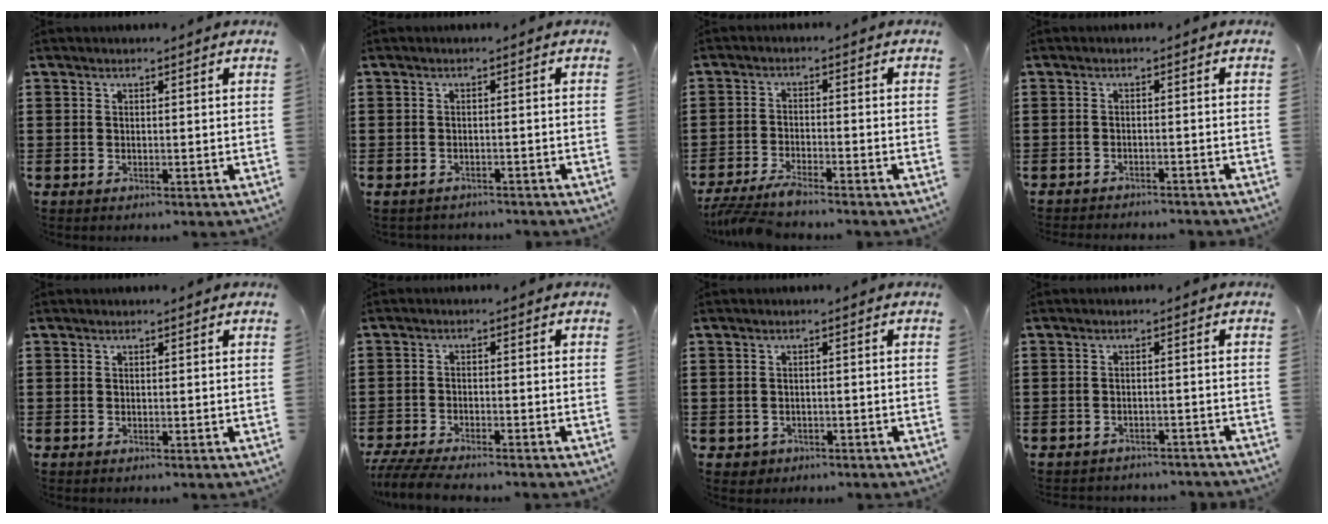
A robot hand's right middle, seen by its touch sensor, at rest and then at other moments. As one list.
[{"total": 1.0, "force": [-1.0, 0.1, 0.0], "torque": [-0.004, 0.001, -0.022]}, {"total": 4.1, "force": [-3.7, 0.1, 1.8], "torque": [-0.053, -0.016, -0.076]}, {"total": 1.6, "force": [-1.6, 0.0, 0.0], "torque": [-0.006, 0.001, -0.034]}, {"total": 0.0}, {"total": 4.6, "force": [-4.5, 0.3, 1.2], "torque": [-0.041, -0.011, -0.094]}, {"total": 1.0, "force": [-0.6, 0.7, 0.1], "torque": [-0.005, 0.002, -0.016]}, {"total": 2.0, "force": [-2.0, 0.3, 0.0], "torque": [-0.007, 0.000, -0.043]}]